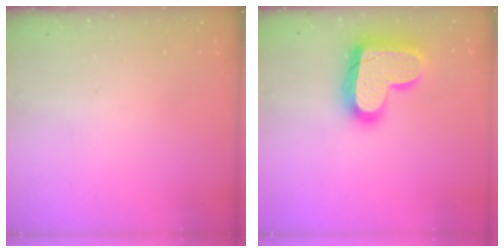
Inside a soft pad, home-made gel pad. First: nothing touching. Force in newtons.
{"total": 20.2, "press": 20.1, "slide": 1.3}